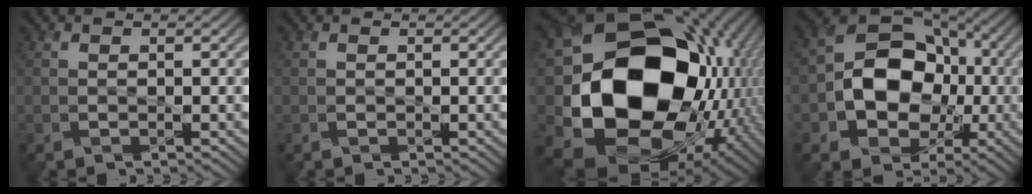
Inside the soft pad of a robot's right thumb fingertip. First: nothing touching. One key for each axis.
{"total": 0.0}
{"total": 21.3, "fx": -1.8, "fy": 17.0, "fz": 12.7, "tx": -0.298, "ty": -0.055, "tz": -0.002}
{"total": 12.7, "fx": -1.8, "fy": 9.8, "fz": 7.9, "tx": -0.143, "ty": -0.002, "tz": -0.045}